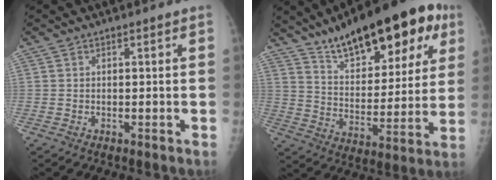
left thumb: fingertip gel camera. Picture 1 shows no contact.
{"total": 23.6, "force": [14.3, 9.8, 16.0], "torque": [-0.191, -0.035, 0.221]}